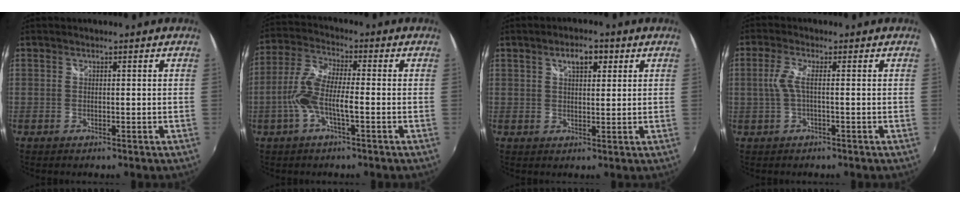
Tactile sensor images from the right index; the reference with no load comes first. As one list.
[{"total": 9.1, "force": [-2.3, 2.1, 8.5], "torque": [-0.188, 0.006, -0.048]}, {"total": 4.4, "force": [2.1, 2.2, 3.2], "torque": [-0.050, 0.010, 0.035]}, {"total": 3.3, "force": [-0.4, 0.2, 3.2], "torque": [-0.071, 0.003, -0.005]}]